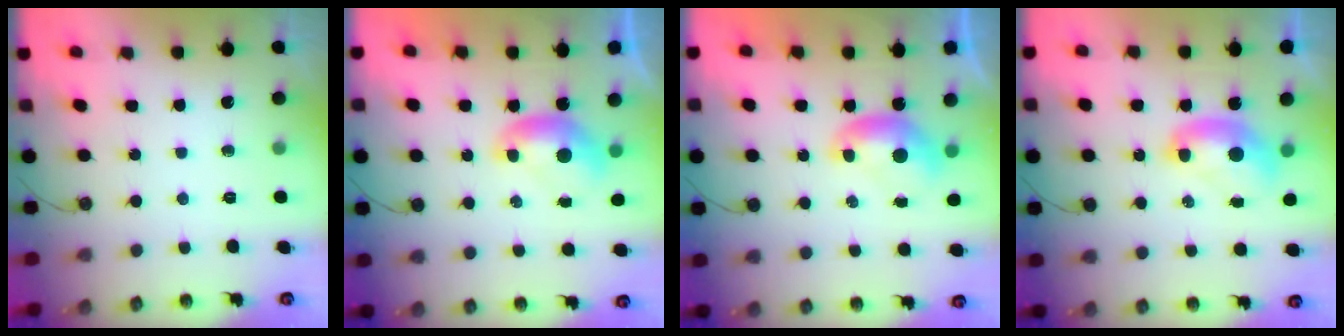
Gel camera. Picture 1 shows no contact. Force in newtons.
{"total": 0.0}
{"total": 0.0}
{"total": 2.1, "press": 2.1, "slide": 0.2}